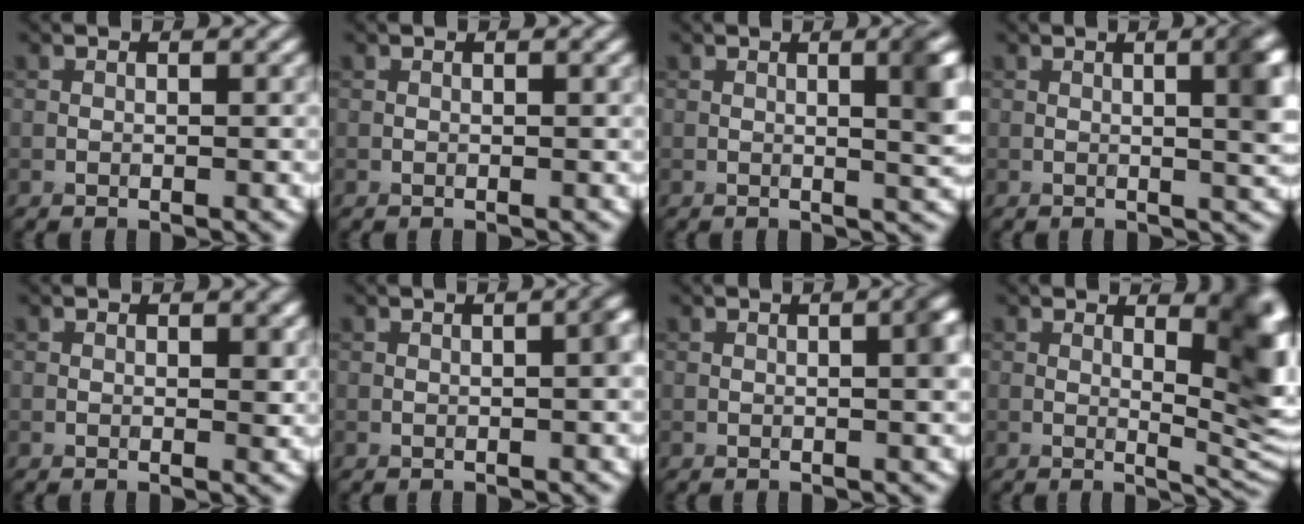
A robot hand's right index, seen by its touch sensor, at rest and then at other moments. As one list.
[{"total": 0.0}, {"total": 4.1, "force": [0.6, 1.2, 3.9], "torque": [-0.040, 0.010, 0.006]}, {"total": 4.7, "force": [0.5, 1.5, 4.5], "torque": [-0.041, 0.011, 0.008]}, {"total": 1.1, "force": [0.4, 0.6, 0.8], "torque": [-0.006, -0.003, 0.005]}, {"total": 1.5, "force": [-0.4, 0.3, 1.5], "torque": [-0.019, 0.006, -0.004]}, {"total": 2.2, "force": [0.1, 0.5, 2.1], "torque": [-0.024, 0.004, 0.003]}, {"total": 7.9, "force": [1.9, 2.5, 7.3], "torque": [-0.084, -0.008, 0.034]}]